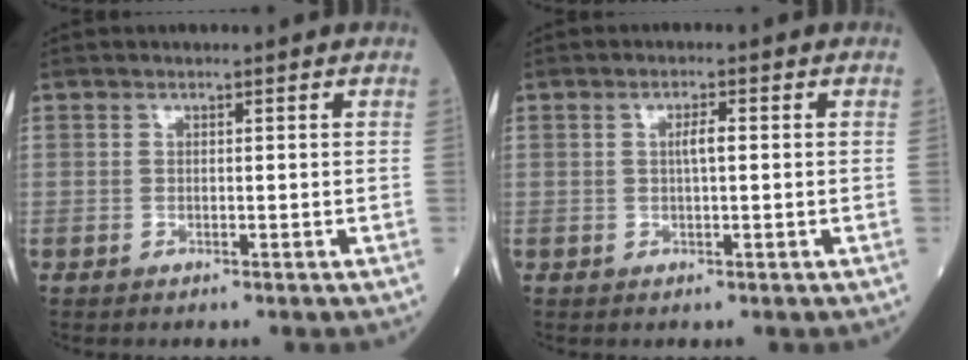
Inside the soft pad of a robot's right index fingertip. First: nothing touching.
{"total": 2.0, "force": [0.2, 0.3, 2.0], "torque": [-0.037, 0.003, 0.002]}